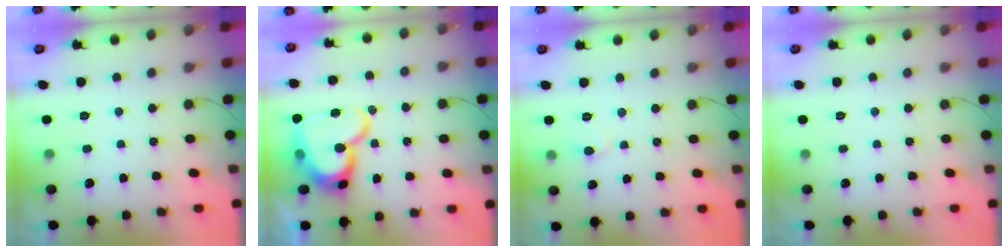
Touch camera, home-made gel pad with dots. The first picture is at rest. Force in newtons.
{"total": 18.1, "press": 18.1, "slide": 1.3}
{"total": 4.8, "press": 4.8, "slide": 0.5}
{"total": 0.0}